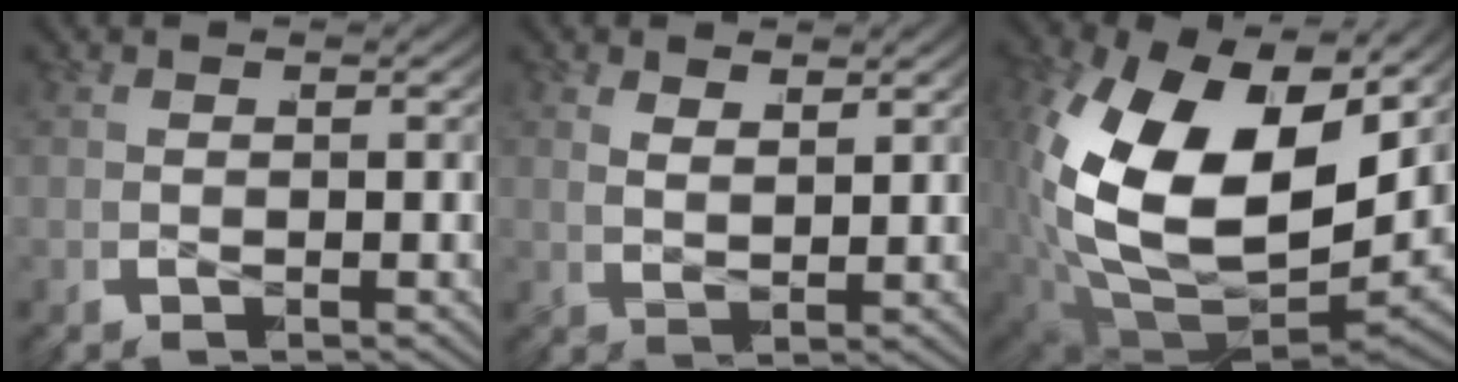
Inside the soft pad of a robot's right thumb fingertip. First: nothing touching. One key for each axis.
{"total": 1.9, "fx": 1.1, "fy": 0.9, "fz": 1.3, "tx": -0.018, "ty": -0.001, "tz": 0.022}
{"total": 17.8, "fx": 0.3, "fy": 11.2, "fz": 13.8, "tx": -0.314, "ty": -0.062, "tz": 0.038}